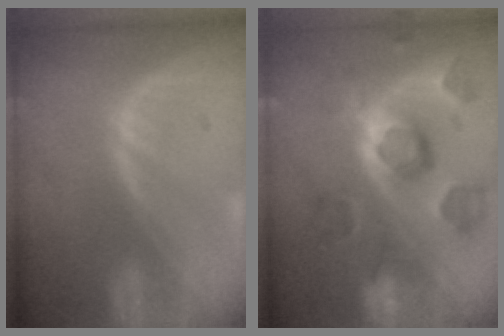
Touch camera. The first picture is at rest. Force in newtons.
{"total": 11.3, "press": 10.0, "slide": 5.2}